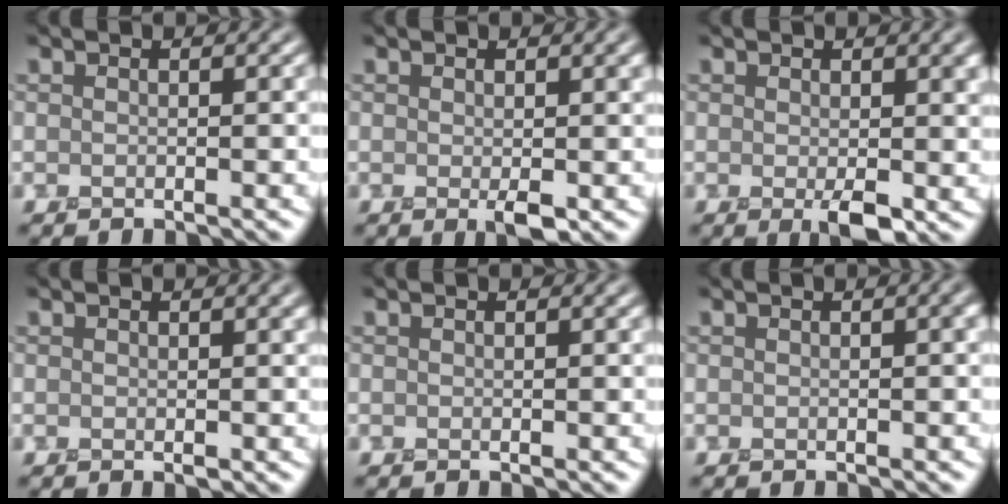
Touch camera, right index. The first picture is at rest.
{"total": 1.7, "force": [-0.1, 0.4, 1.6], "torque": [-0.032, -0.002, -0.002]}
{"total": 3.3, "force": [-0.2, 1.1, 3.0], "torque": [-0.048, -0.004, -0.003]}
{"total": 0.8, "force": [0.2, 0.1, 0.8], "torque": [-0.015, 0.004, 0.002]}
{"total": 0.0}
{"total": 1.7, "force": [0.2, 0.6, 1.6], "torque": [-0.012, 0.008, 0.001]}